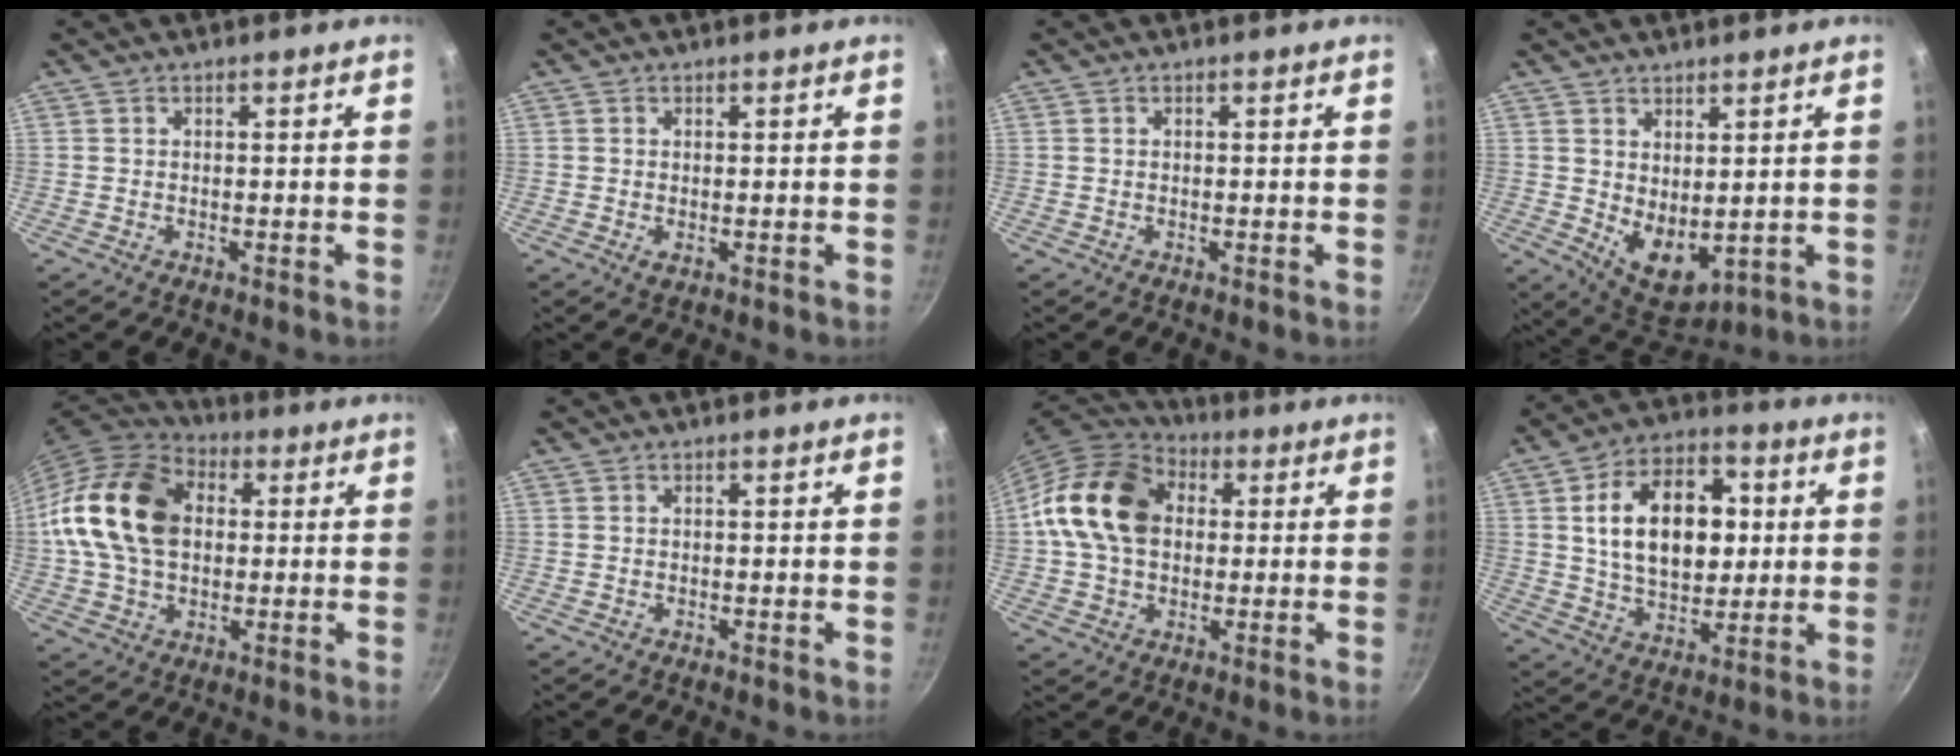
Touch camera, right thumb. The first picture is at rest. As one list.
[{"total": 0.8, "force": [0.1, 0.5, 0.6], "torque": [-0.010, -0.004, 0.001]}, {"total": 0.0}, {"total": 8.2, "force": [1.4, 5.0, 6.4], "torque": [-0.072, -0.027, 0.044]}, {"total": 19.7, "force": [2.1, 14.1, 13.6], "torque": [-0.241, 0.027, 0.026]}, {"total": 0.0}, {"total": 17.3, "force": [2.1, 13.0, 11.3], "torque": [-0.184, 0.024, 0.022]}, {"total": 19.3, "force": [3.2, 12.7, 14.2], "torque": [-0.195, 0.009, 0.050]}]